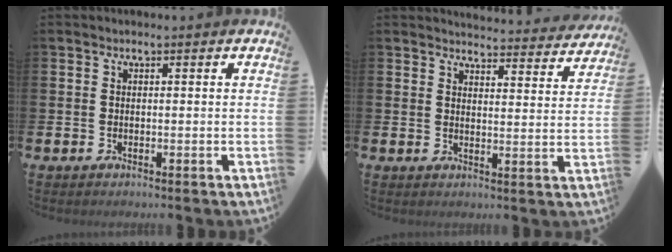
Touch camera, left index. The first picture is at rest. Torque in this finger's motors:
{"motor_torque": [0.71, -1.01, 0.04, 0.00]}